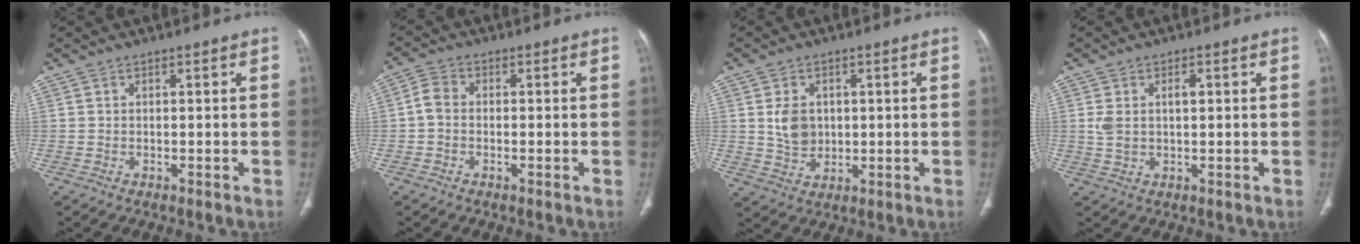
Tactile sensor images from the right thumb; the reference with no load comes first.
{"total": 3.3, "force": [-0.5, 2.4, 2.2], "torque": [-0.040, 0.010, -0.020]}
{"total": 6.0, "force": [1.0, 4.7, 3.7], "torque": [-0.049, -0.009, 0.026]}
{"total": 4.3, "force": [0.8, 2.4, 3.5], "torque": [-0.079, 0.011, 0.020]}